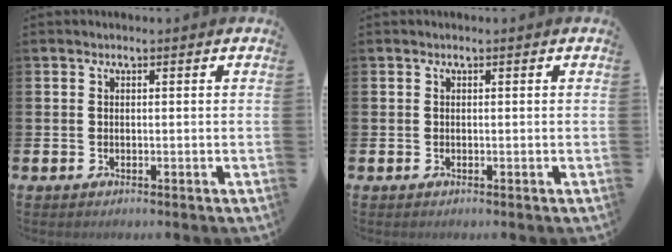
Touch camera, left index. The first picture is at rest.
{"total": 0.0}